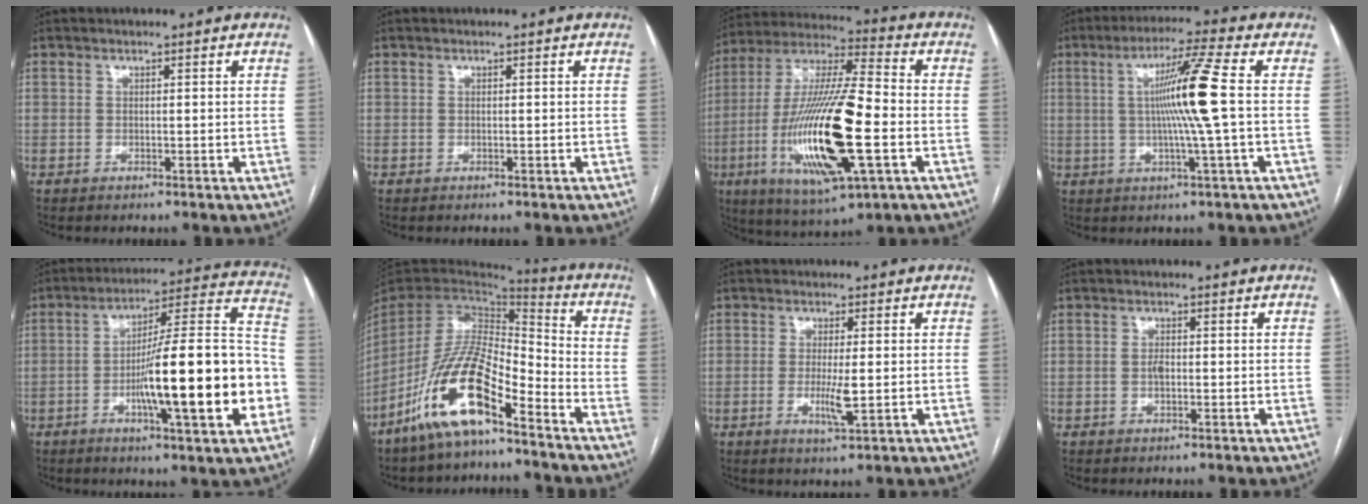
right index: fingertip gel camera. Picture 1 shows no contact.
{"total": 0.0}
{"total": 22.4, "force": [-5.5, 3.8, 21.4], "torque": [-0.453, -0.024, -0.095]}
{"total": 10.3, "force": [0.5, -1.9, 10.1], "torque": [-0.181, 0.000, 0.010]}
{"total": 22.0, "force": [-5.5, 2.1, 21.2], "torque": [-0.285, 0.014, -0.080]}
{"total": 14.9, "force": [-9.5, 3.4, 10.9], "torque": [-0.220, -0.002, -0.180]}
{"total": 4.2, "force": [-0.6, 0.5, 4.1], "torque": [-0.082, -0.008, -0.009]}
{"total": 1.4, "force": [-0.2, 0.6, 1.2], "torque": [-0.023, 0.002, -0.003]}